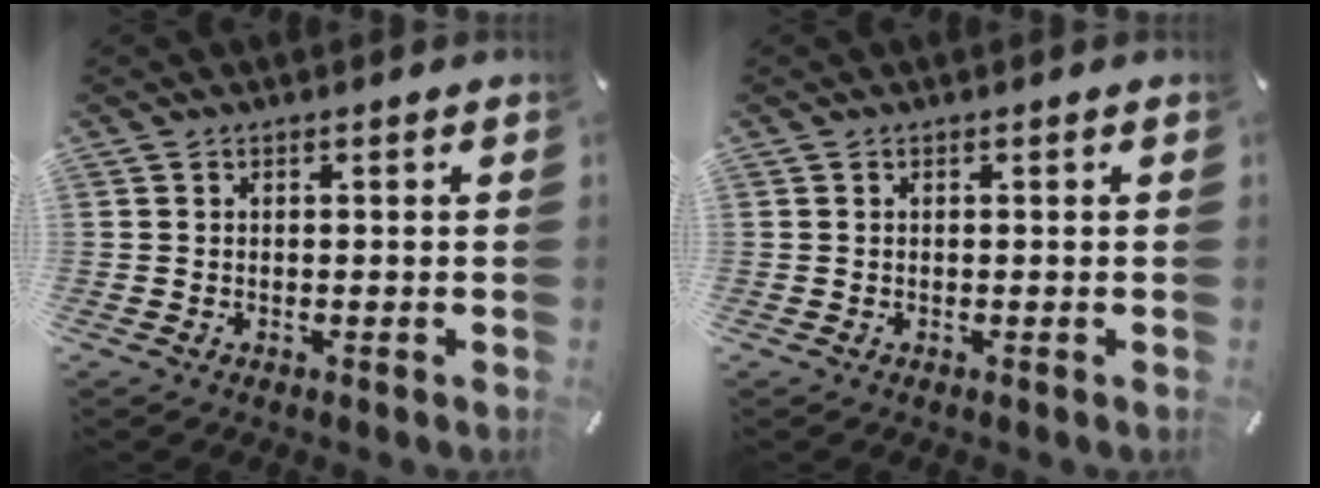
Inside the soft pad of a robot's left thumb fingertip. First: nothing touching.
{"total": 0.0}